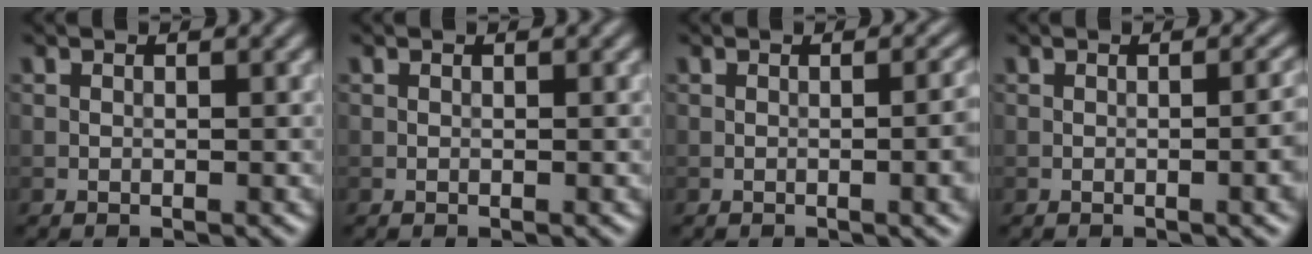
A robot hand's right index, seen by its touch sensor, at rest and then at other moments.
{"total": 0.0}
{"total": 5.3, "force": [-0.6, 2.1, 4.8], "torque": [-0.043, -0.005, -0.003]}
{"total": 4.2, "force": [-0.6, 1.5, 3.9], "torque": [-0.039, -0.002, -0.006]}